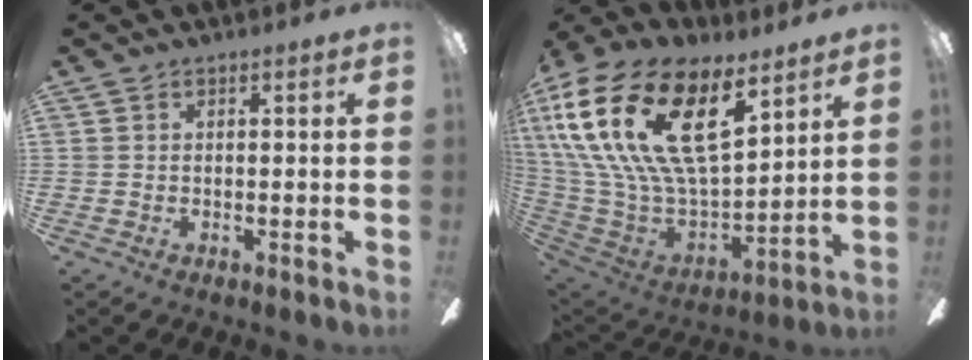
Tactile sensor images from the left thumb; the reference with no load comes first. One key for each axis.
{"total": 28.3, "fx": 12.4, "fy": 14.2, "fz": 21.0, "tx": -0.432, "ty": -0.073, "tz": 0.227}